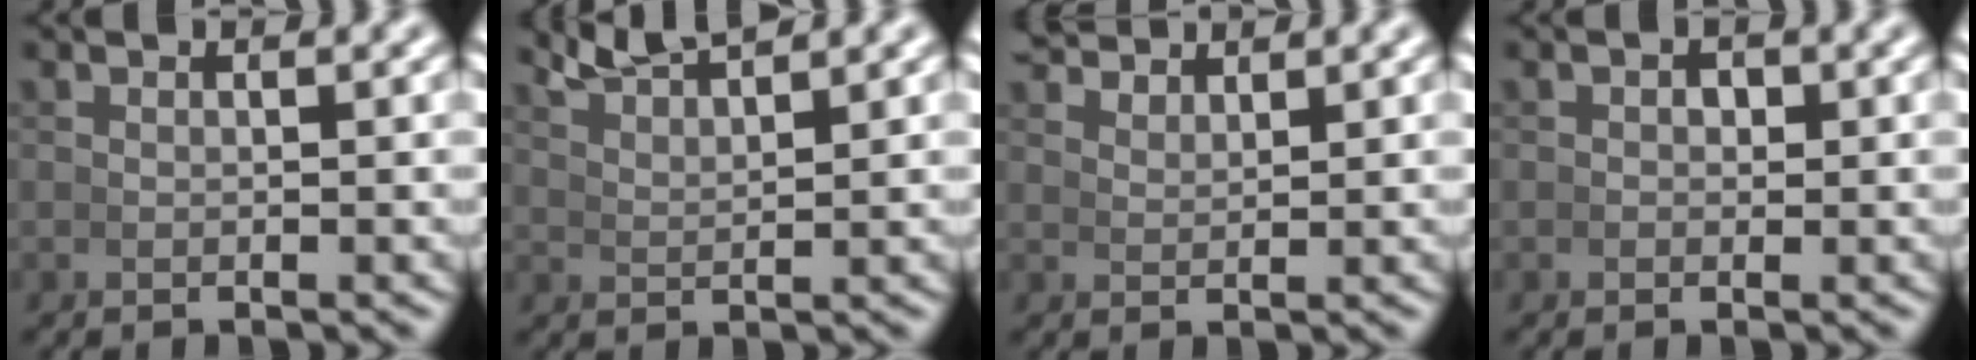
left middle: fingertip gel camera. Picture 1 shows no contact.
{"total": 4.6, "force": [4.2, 0.5, 1.7], "torque": [-0.033, 0.010, 0.076]}
{"total": 3.0, "force": [2.9, 0.2, 0.7], "torque": [-0.011, 0.005, 0.056]}
{"total": 0.7, "force": [0.0, 0.6, 0.4], "torque": [-0.002, 0.002, -0.002]}